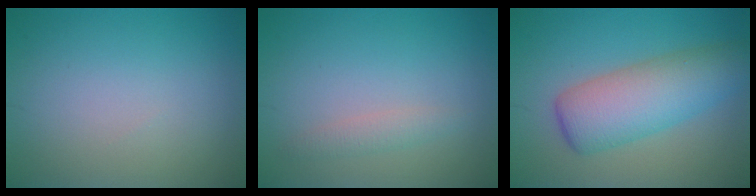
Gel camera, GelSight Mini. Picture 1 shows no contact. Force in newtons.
{"total": 1.3, "press": 1.3, "slide": 0.1}
{"total": 6.6, "press": 6.6, "slide": 0.1}